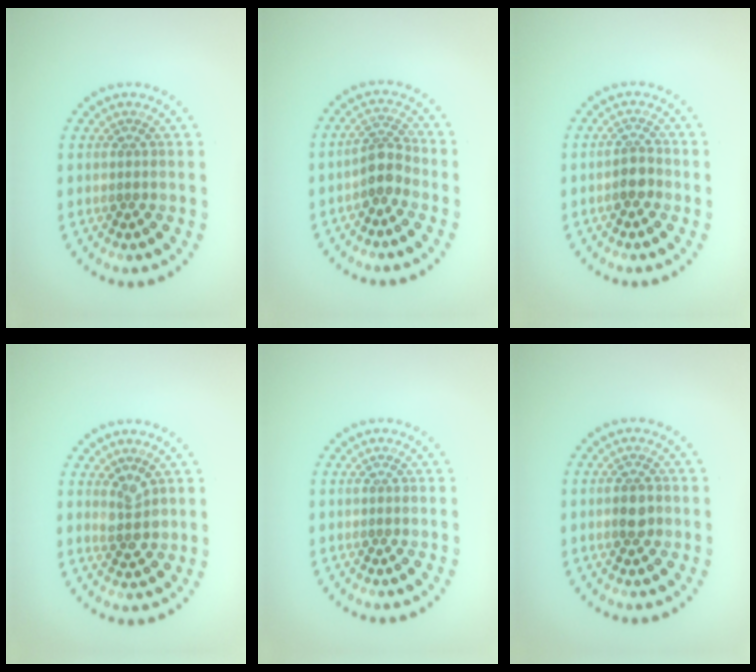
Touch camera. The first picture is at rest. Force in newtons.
{"total": 2.4, "press": 2.0, "slide": 1.4}
{"total": 1.7, "press": 1.5, "slide": 0.8}
{"total": 1.9, "press": 1.7, "slide": 0.8}
{"total": 0.0}
{"total": 1.8, "press": 1.8, "slide": 0.4}